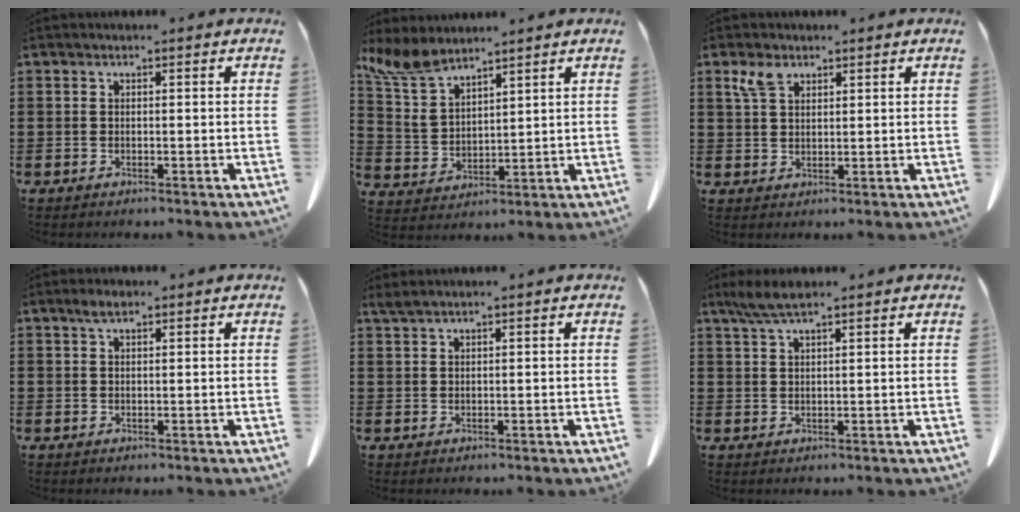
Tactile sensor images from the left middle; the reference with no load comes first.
{"total": 7.3, "force": [5.6, 3.0, 3.6], "torque": [-0.100, -0.019, 0.104]}
{"total": 3.4, "force": [2.2, 1.8, 1.9], "torque": [-0.046, 0.004, 0.042]}
{"total": 1.8, "force": [1.0, 0.8, 1.2], "torque": [-0.028, 0.004, 0.019]}
{"total": 1.2, "force": [1.0, 0.1, 0.7], "torque": [-0.017, -0.003, 0.020]}
{"total": 4.1, "force": [2.9, 0.6, 2.9], "torque": [-0.062, -0.001, 0.054]}